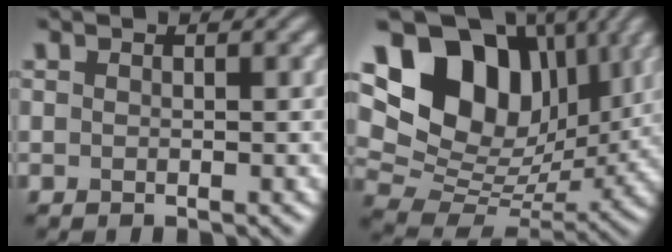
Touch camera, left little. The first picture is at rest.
{"total": 15.3, "force": [7.1, 10.1, 9.0], "torque": [-0.172, 0.040, 0.124]}